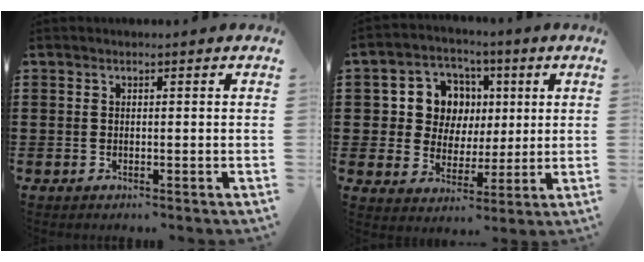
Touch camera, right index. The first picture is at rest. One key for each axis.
{"total": 8.9, "fx": 1.9, "fy": 8.1, "fz": 3.3, "tx": -0.085, "ty": 0.016, "tz": 0.038}